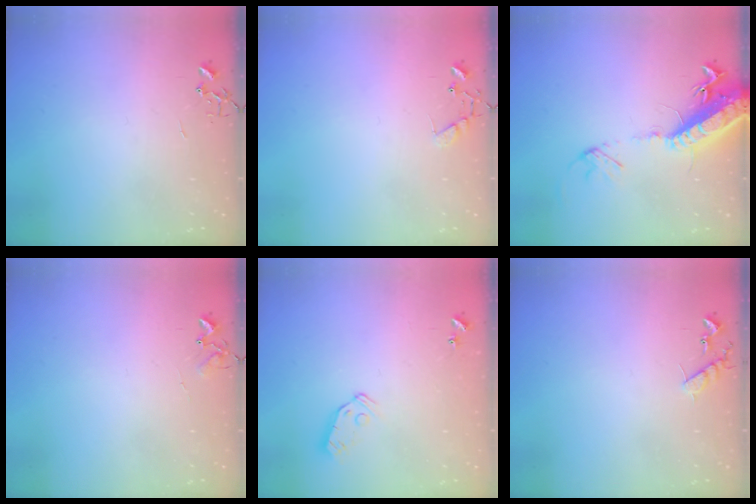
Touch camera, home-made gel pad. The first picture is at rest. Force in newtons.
{"total": 6.8, "press": 6.8, "slide": 0.5}
{"total": 17.8, "press": 17.3, "slide": 4.1}
{"total": 6.1, "press": 6.0, "slide": 0.6}
{"total": 6.5, "press": 6.5, "slide": 0.4}
{"total": 7.6, "press": 7.6, "slide": 0.4}